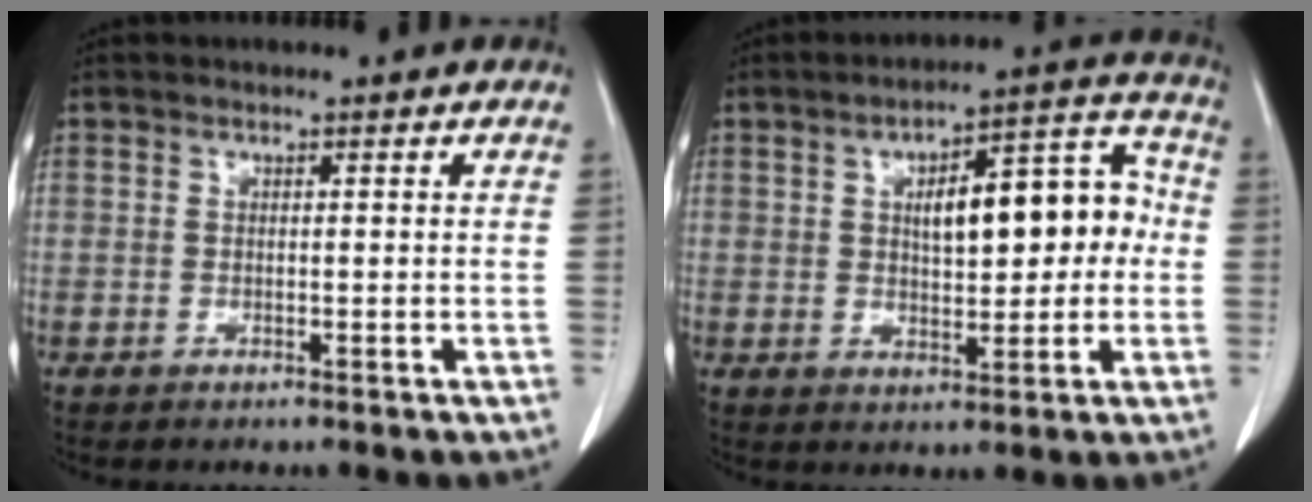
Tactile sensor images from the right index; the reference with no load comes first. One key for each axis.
{"total": 12.8, "fx": 1.2, "fy": 4.9, "fz": 11.7, "tx": -0.160, "ty": 0.042, "tz": 0.024}